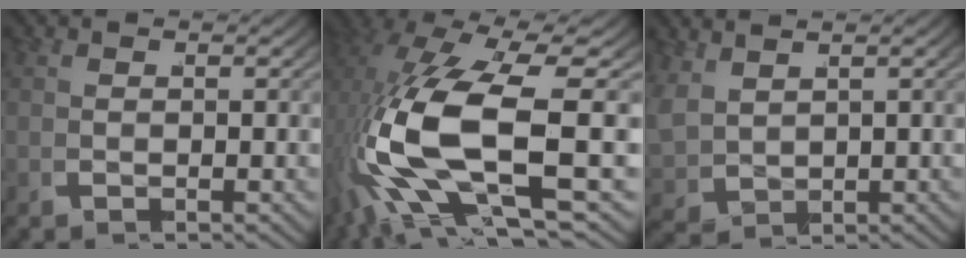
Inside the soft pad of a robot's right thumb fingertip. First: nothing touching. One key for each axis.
{"total": 14.1, "fx": -0.2, "fy": 6.9, "fz": 12.3, "tx": -0.287, "ty": -0.032, "tz": 0.020}
{"total": 3.1, "fx": 1.9, "fy": 2.0, "fz": 1.5, "tx": -0.037, "ty": -0.004, "tz": 0.045}